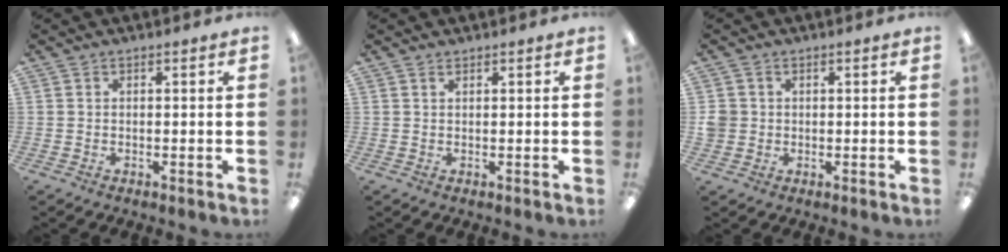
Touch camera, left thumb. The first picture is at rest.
{"total": 0.7, "force": [0.6, 0.2, 0.3], "torque": [-0.008, 0.001, 0.011]}
{"total": 3.0, "force": [0.3, 2.9, 0.4], "torque": [-0.011, 0.006, 0.005]}